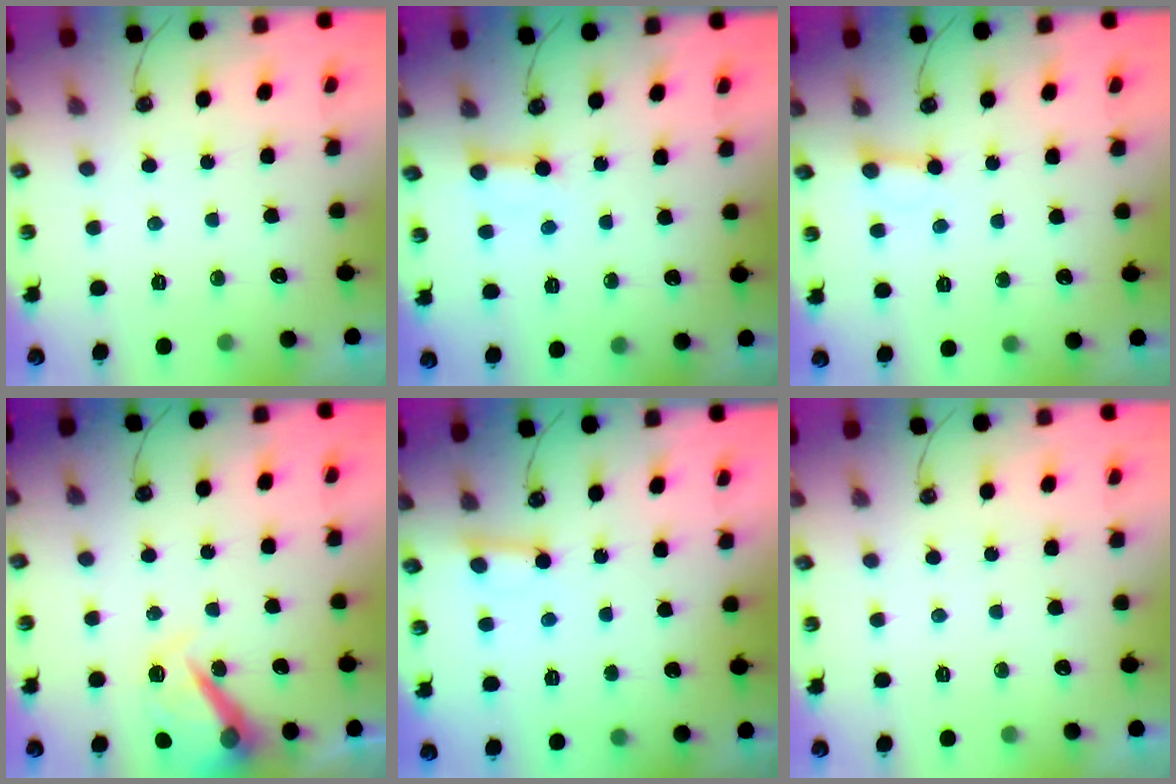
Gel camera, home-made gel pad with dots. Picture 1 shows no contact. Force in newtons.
{"total": 3.9, "press": 3.9, "slide": 0.3}
{"total": 2.7, "press": 2.7, "slide": 0.1}
{"total": 13.4, "press": 13.3, "slide": 1.2}
{"total": 2.5, "press": 2.5, "slide": 0.4}
{"total": 0.0}